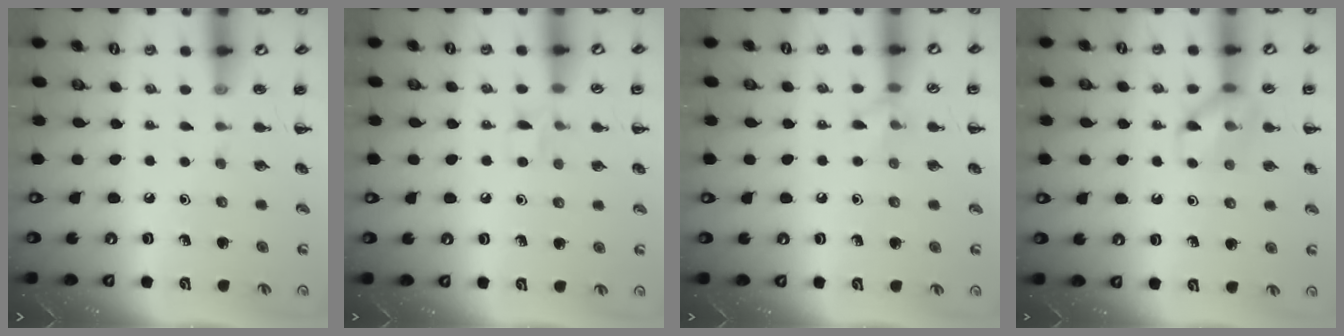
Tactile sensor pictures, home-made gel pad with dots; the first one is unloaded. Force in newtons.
{"total": 3.6, "press": 3.4, "slide": 1.2}
{"total": 5.6, "press": 5.4, "slide": 1.6}
{"total": 9.6, "press": 9.6, "slide": 0.7}